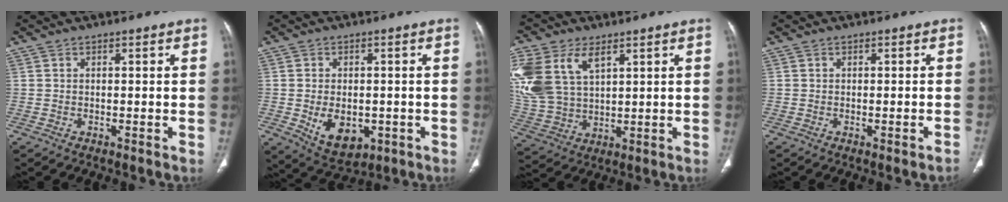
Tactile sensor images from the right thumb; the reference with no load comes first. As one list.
[{"total": 8.7, "force": [-2.0, 5.8, 6.2], "torque": [-0.077, -0.003, -0.014]}, {"total": 16.7, "force": [6.9, 10.2, 11.2], "torque": [-0.256, -0.009, 0.144]}, {"total": 1.3, "force": [-0.7, 0.1, 1.1], "torque": [-0.018, 0.007, -0.007]}]